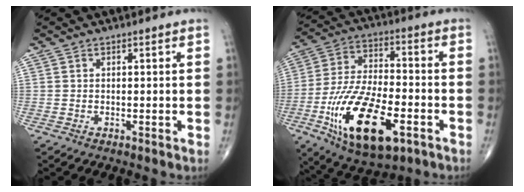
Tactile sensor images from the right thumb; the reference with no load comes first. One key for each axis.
{"total": 21.2, "fx": -8.1, "fy": 9.6, "fz": 17.1, "tx": -0.314, "ty": 0.020, "tz": -0.129}